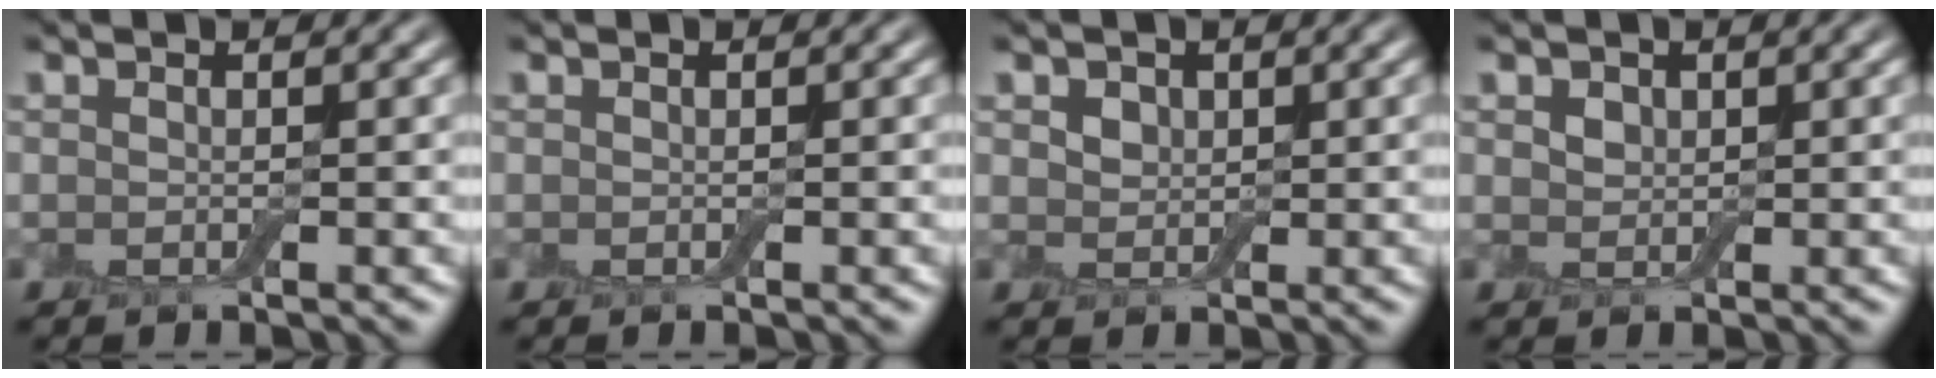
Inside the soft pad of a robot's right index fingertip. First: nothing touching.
{"total": 0.0}
{"total": 2.1, "force": [1.1, 1.6, 0.9], "torque": [-0.021, 0.007, 0.016]}
{"total": 1.2, "force": [0.7, 1.0, 0.4], "torque": [-0.010, 0.000, 0.010]}